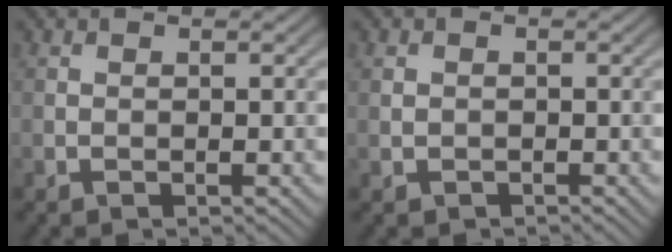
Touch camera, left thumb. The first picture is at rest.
{"total": 1.3, "force": [-0.2, 1.2, 0.4], "torque": [-0.008, -0.004, -0.007]}